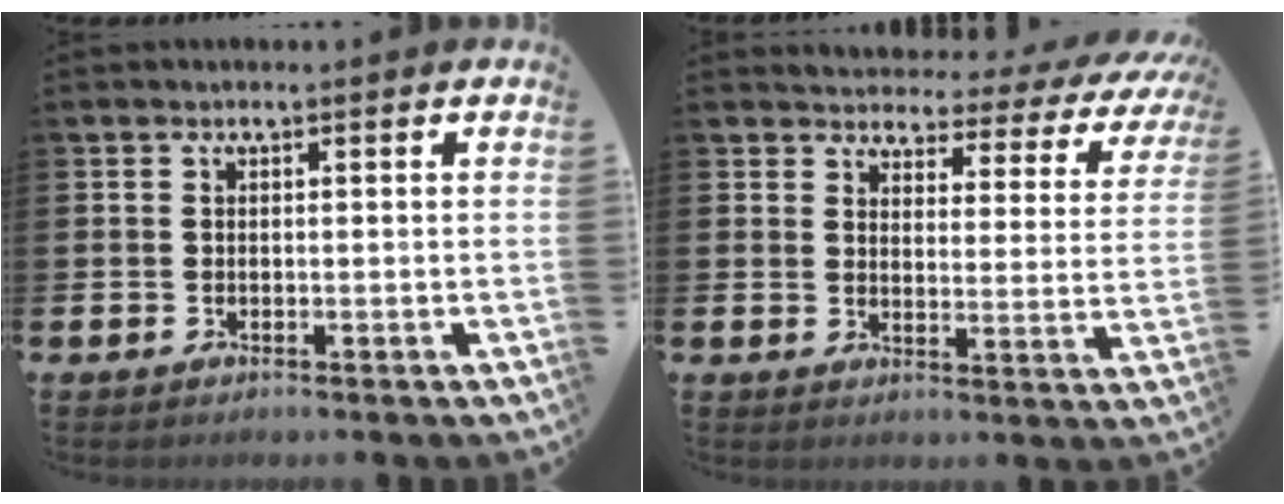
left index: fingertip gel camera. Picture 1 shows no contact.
{"total": 2.7, "force": [2.4, 1.2, 0.6], "torque": [-0.027, -0.031, 0.030]}